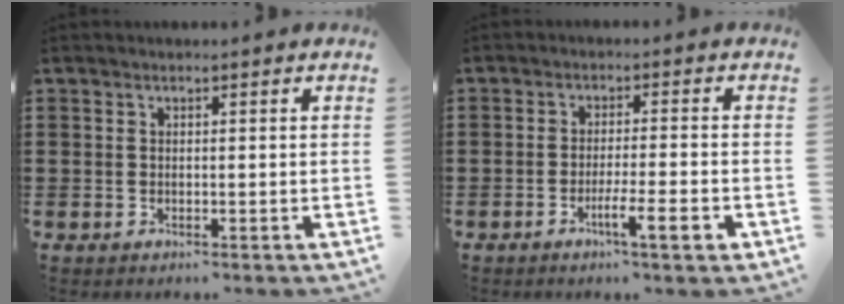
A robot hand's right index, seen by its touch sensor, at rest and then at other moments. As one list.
[{"total": 5.8, "force": [-2.8, 0.6, 5.0], "torque": [-0.078, -0.007, -0.044]}]